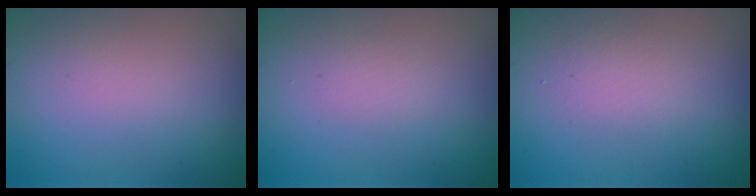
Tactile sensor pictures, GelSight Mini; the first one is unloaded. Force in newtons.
{"total": 0.7, "press": 0.7, "slide": 0.1}
{"total": 1.5, "press": 1.5, "slide": 0.1}